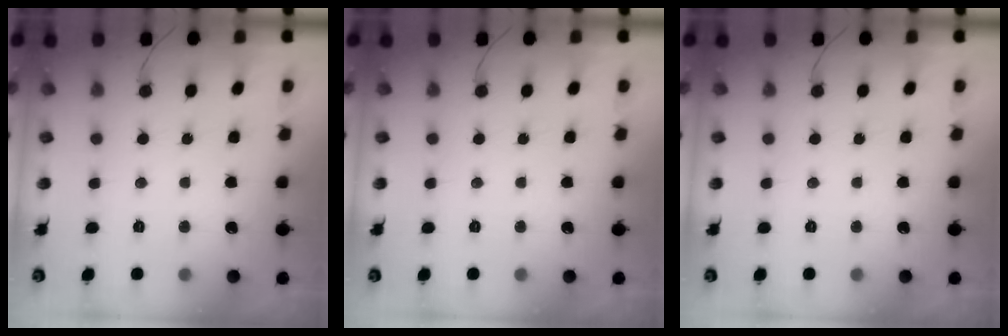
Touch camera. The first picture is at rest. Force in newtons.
{"total": 0.0}
{"total": 0.0}